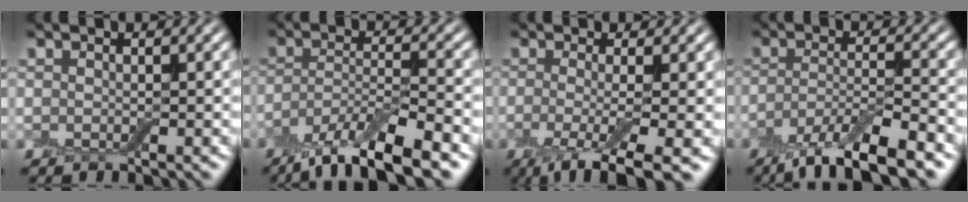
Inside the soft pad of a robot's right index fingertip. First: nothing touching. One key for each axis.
{"total": 7.7, "fx": -5.4, "fy": 2.0, "fz": 5.2, "tx": -0.088, "ty": -0.007, "tz": -0.101}
{"total": 6.7, "fx": -2.4, "fy": 1.8, "fz": 6.0, "tx": -0.093, "ty": -0.016, "tz": -0.047}
{"total": 7.0, "fx": -4.7, "fy": 1.8, "fz": 4.8, "tx": -0.083, "ty": -0.006, "tz": -0.087}